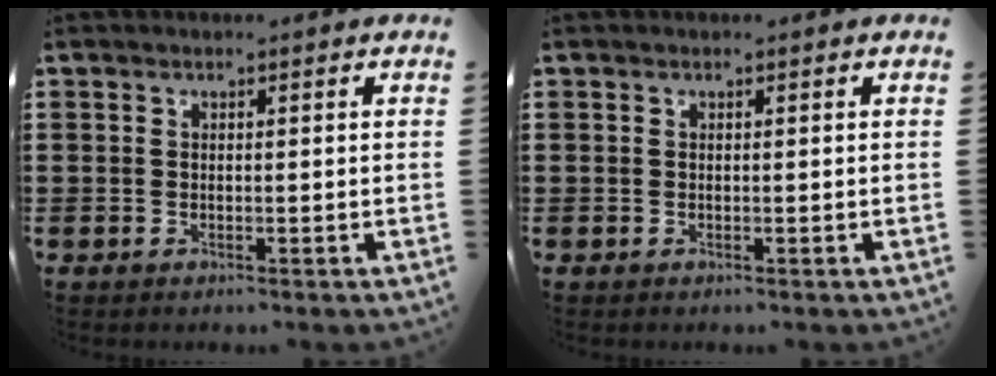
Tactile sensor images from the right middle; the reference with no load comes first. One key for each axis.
{"total": 0.0}